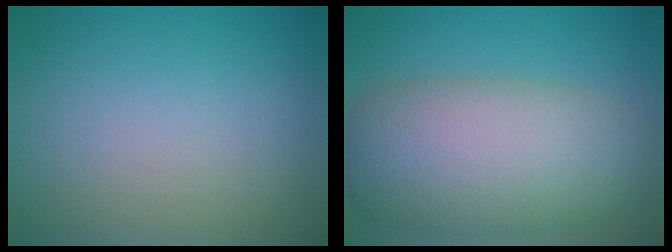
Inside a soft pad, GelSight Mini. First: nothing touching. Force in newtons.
{"total": 10.4, "press": 10.3, "slide": 0.5}